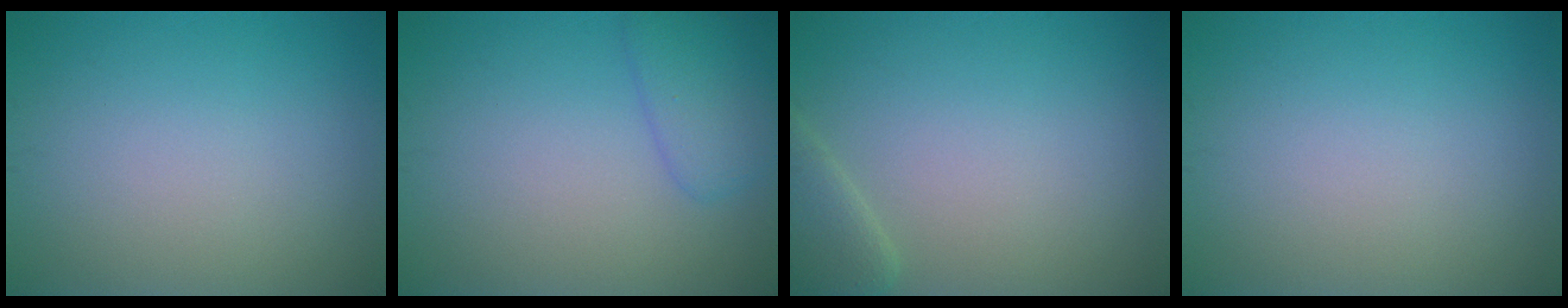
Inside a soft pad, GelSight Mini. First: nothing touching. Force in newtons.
{"total": 2.7, "press": 2.7, "slide": 0.2}
{"total": 2.5, "press": 2.5, "slide": 0.1}
{"total": 0.0}